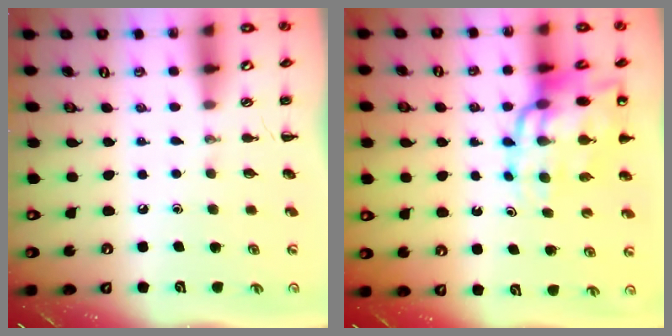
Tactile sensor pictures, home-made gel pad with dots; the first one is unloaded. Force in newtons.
{"total": 16.0, "press": 15.5, "slide": 3.9}